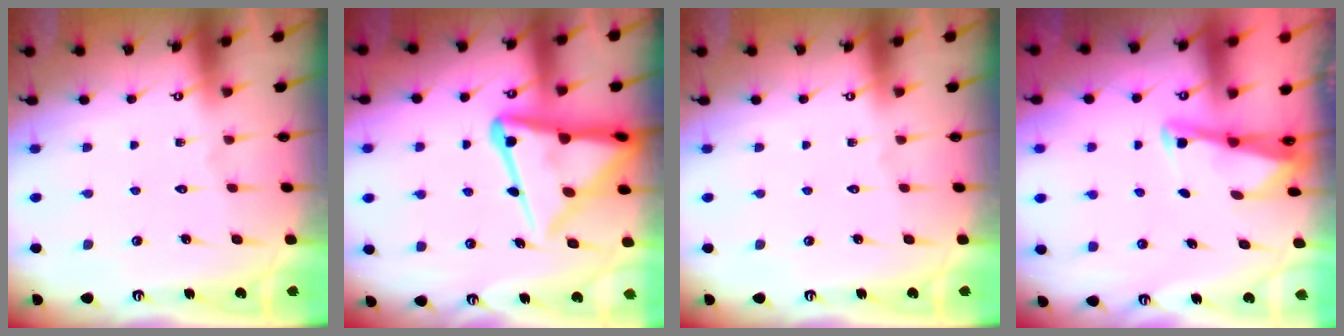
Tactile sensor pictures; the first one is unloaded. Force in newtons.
{"total": 16.9, "press": 16.9, "slide": 1.6}
{"total": 0.0}
{"total": 2.6, "press": 2.6, "slide": 0.1}